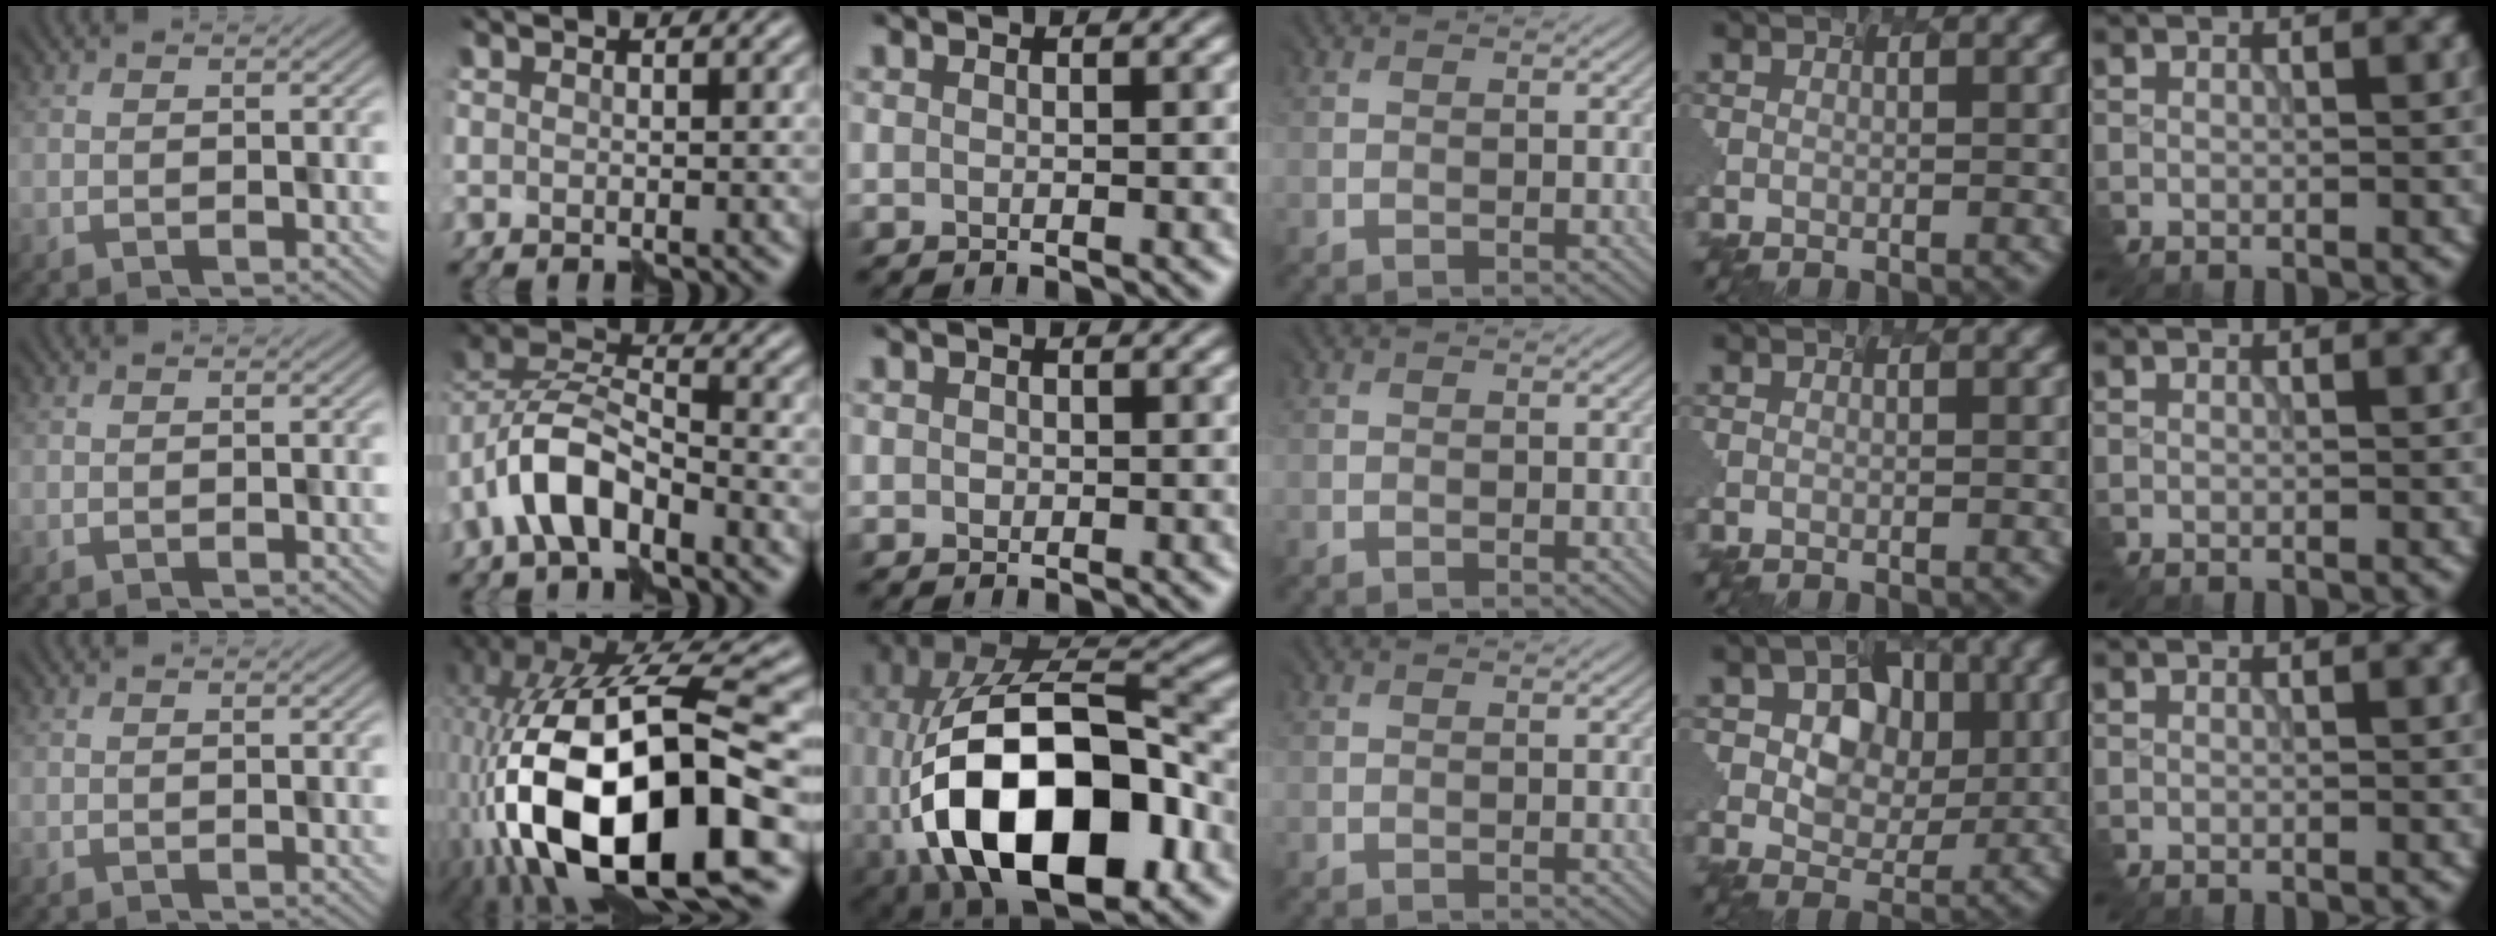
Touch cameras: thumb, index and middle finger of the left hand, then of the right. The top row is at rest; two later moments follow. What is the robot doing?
{"motion": "assemble", "object": "hinged jar"}